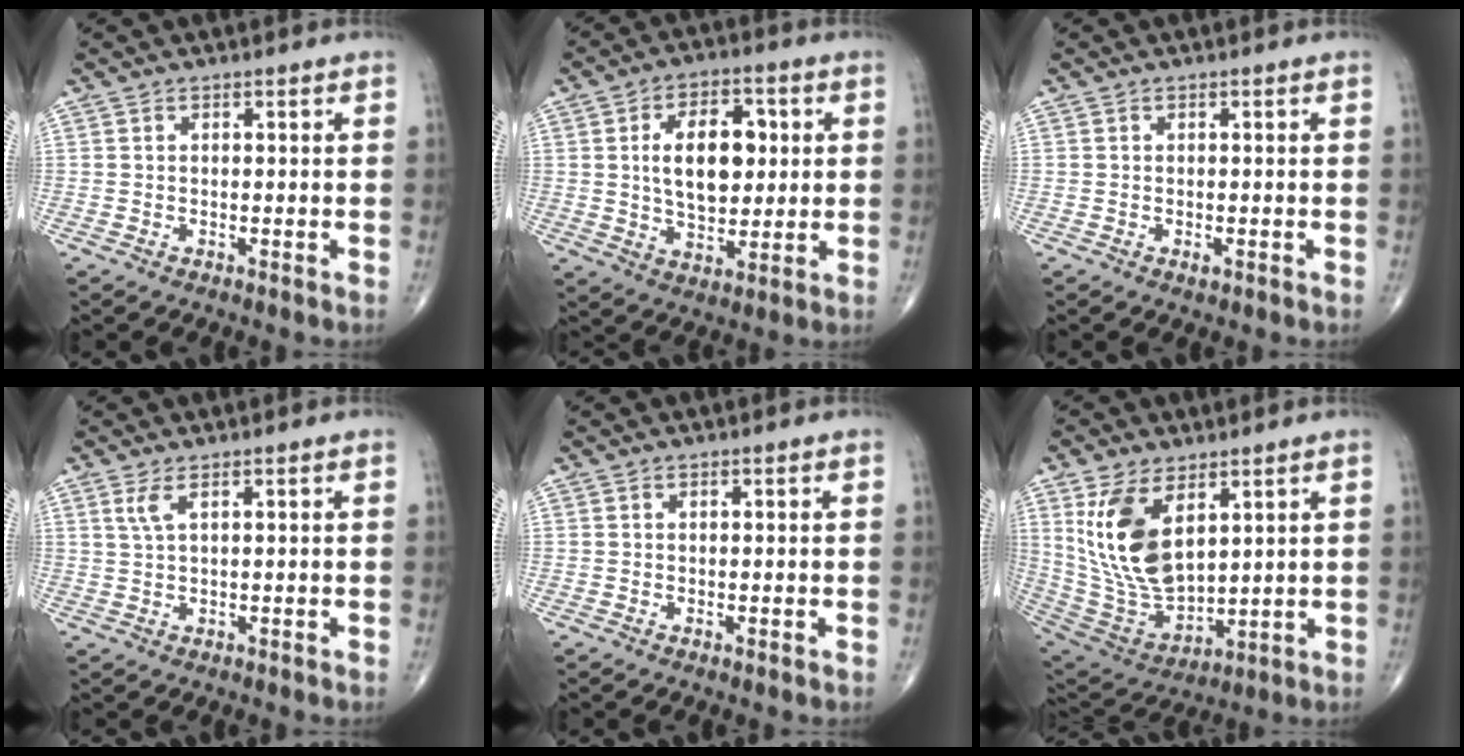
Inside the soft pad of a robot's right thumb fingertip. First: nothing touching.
{"total": 13.0, "force": [2.1, 7.8, 10.2], "torque": [-0.134, 0.000, 0.036]}
{"total": 0.8, "force": [-0.3, 0.4, 0.6], "torque": [-0.009, -0.002, -0.004]}
{"total": 2.3, "force": [1.2, 0.6, 1.9], "torque": [-0.050, 0.001, 0.032]}
{"total": 0.0}
{"total": 16.6, "force": [6.1, 8.8, 12.7], "torque": [-0.229, -0.028, 0.140]}